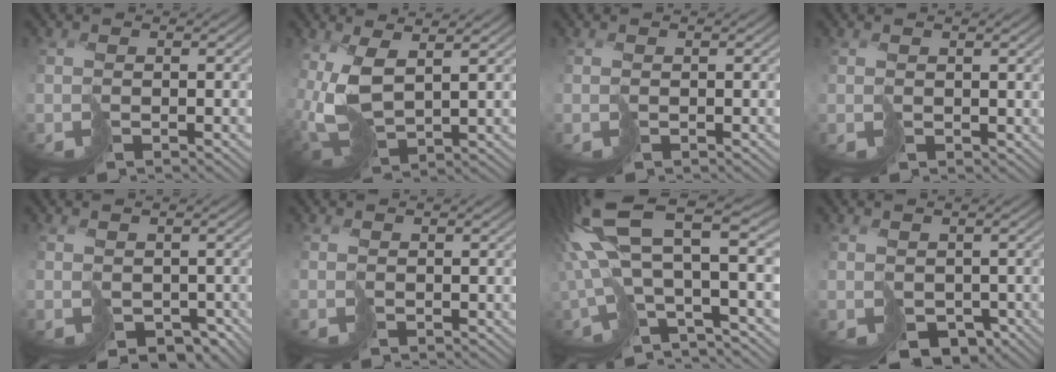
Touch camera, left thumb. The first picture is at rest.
{"total": 8.6, "force": [1.8, 4.1, 7.4], "torque": [-0.191, -0.006, 0.035]}
{"total": 0.0}
{"total": 1.0, "force": [0.8, 0.5, 0.4], "torque": [-0.011, 0.000, 0.017]}
{"total": 3.0, "force": [-0.6, 2.2, 2.0], "torque": [-0.041, -0.011, -0.009]}
{"total": 0.0}
{"total": 13.1, "force": [1.6, 4.3, 12.3], "torque": [-0.280, 0.002, 0.041]}
{"total": 4.1, "force": [-1.3, 2.9, 2.7], "torque": [-0.059, -0.011, -0.020]}